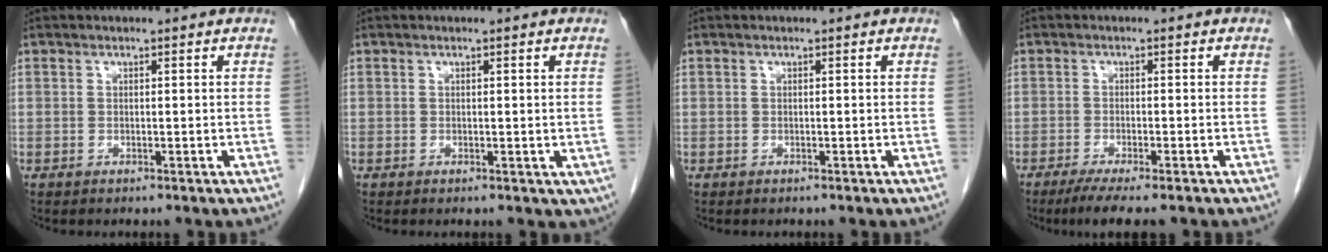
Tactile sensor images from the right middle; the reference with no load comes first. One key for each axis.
{"total": 1.4, "fx": 0.0, "fy": 0.9, "fz": 1.1, "tx": -0.015, "ty": -0.002, "tz": 0.004}
{"total": 0.0}
{"total": 6.2, "fx": -4.7, "fy": 0.5, "fz": 4.0, "tx": -0.061, "ty": -0.016, "tz": -0.071}